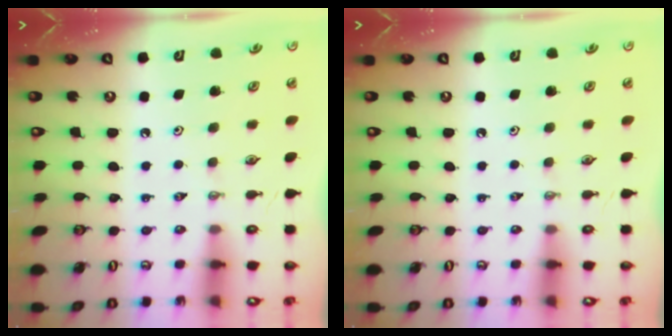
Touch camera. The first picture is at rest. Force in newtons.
{"total": 0.0}